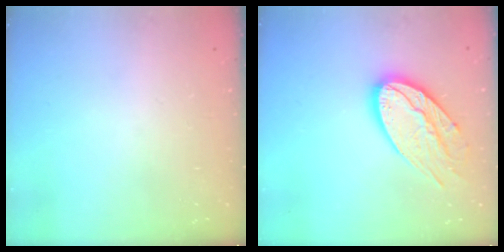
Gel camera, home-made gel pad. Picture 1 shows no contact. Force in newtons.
{"total": 17.9, "press": 17.9, "slide": 1.4}